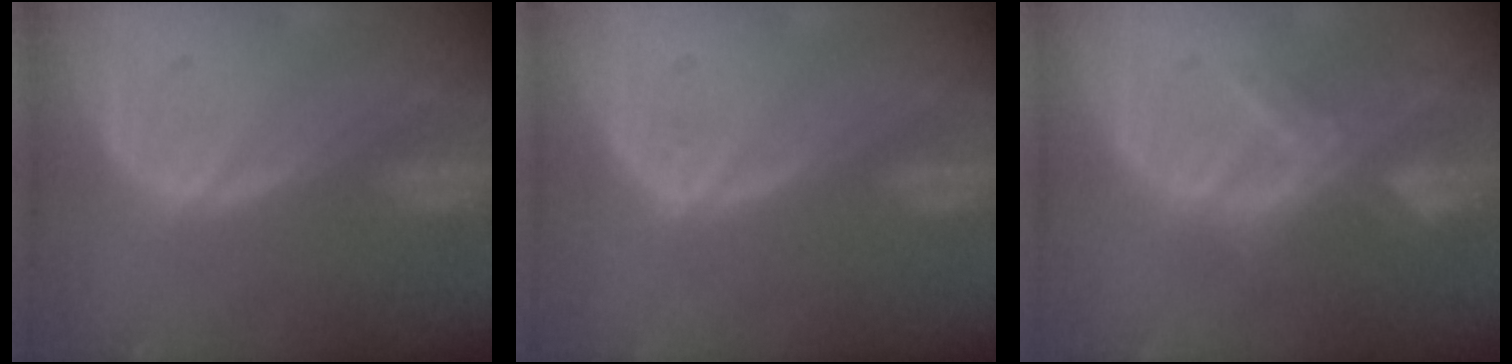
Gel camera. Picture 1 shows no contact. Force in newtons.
{"total": 0.6, "press": 0.4, "slide": 0.5}
{"total": 6.9, "press": 6.1, "slide": 3.2}